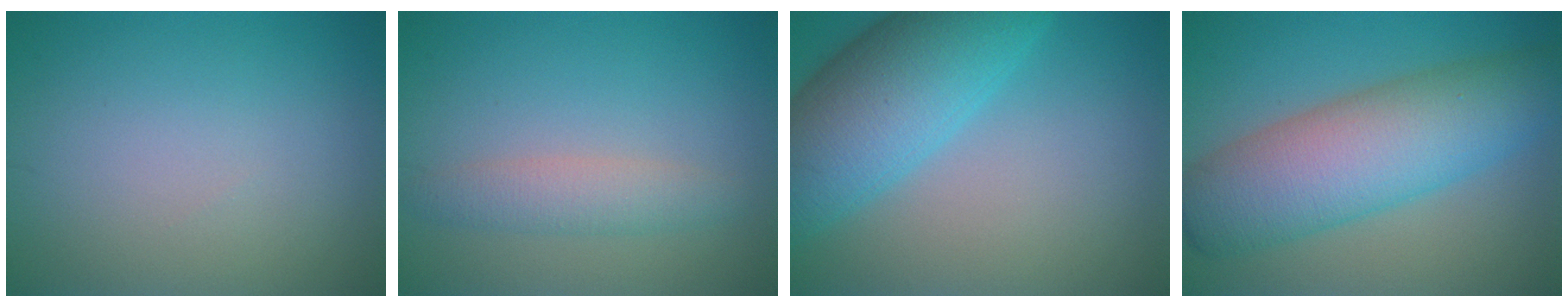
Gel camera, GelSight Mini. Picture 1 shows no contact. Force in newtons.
{"total": 2.5, "press": 2.5, "slide": 0.1}
{"total": 9.4, "press": 9.4, "slide": 0.3}
{"total": 9.8, "press": 9.8, "slide": 0.2}